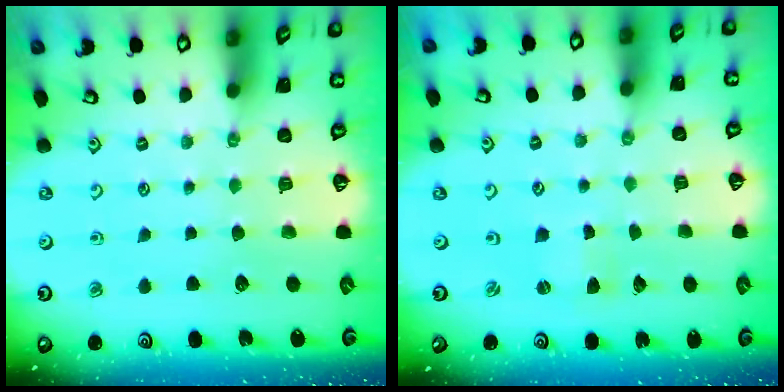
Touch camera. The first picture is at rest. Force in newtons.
{"total": 1.5, "press": 1.4, "slide": 0.2}